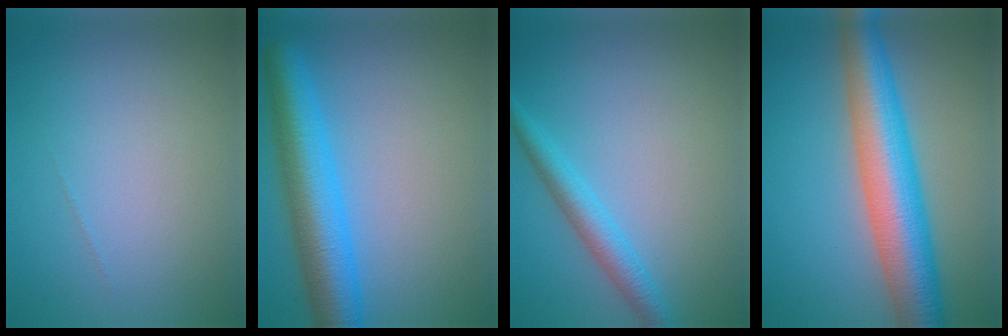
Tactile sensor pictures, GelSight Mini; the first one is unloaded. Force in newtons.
{"total": 7.7, "press": 7.7, "slide": 0.3}
{"total": 3.1, "press": 3.1, "slide": 0.0}
{"total": 9.2, "press": 9.2, "slide": 0.2}